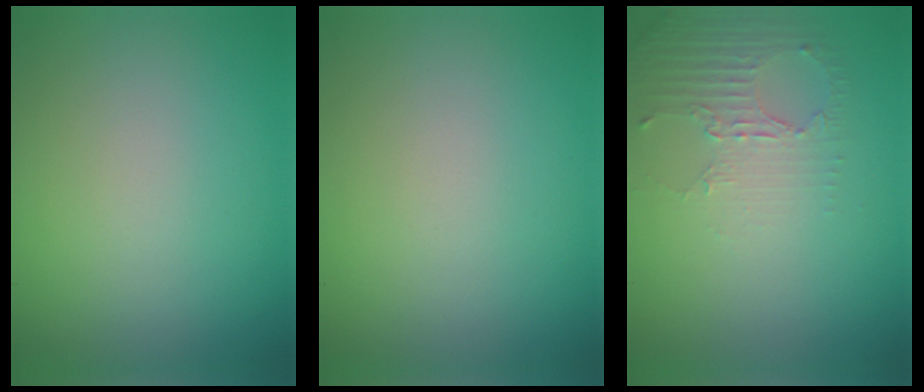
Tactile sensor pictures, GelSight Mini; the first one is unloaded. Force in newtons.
{"total": 0.0}
{"total": 2.5, "press": 1.8, "slide": 1.7}